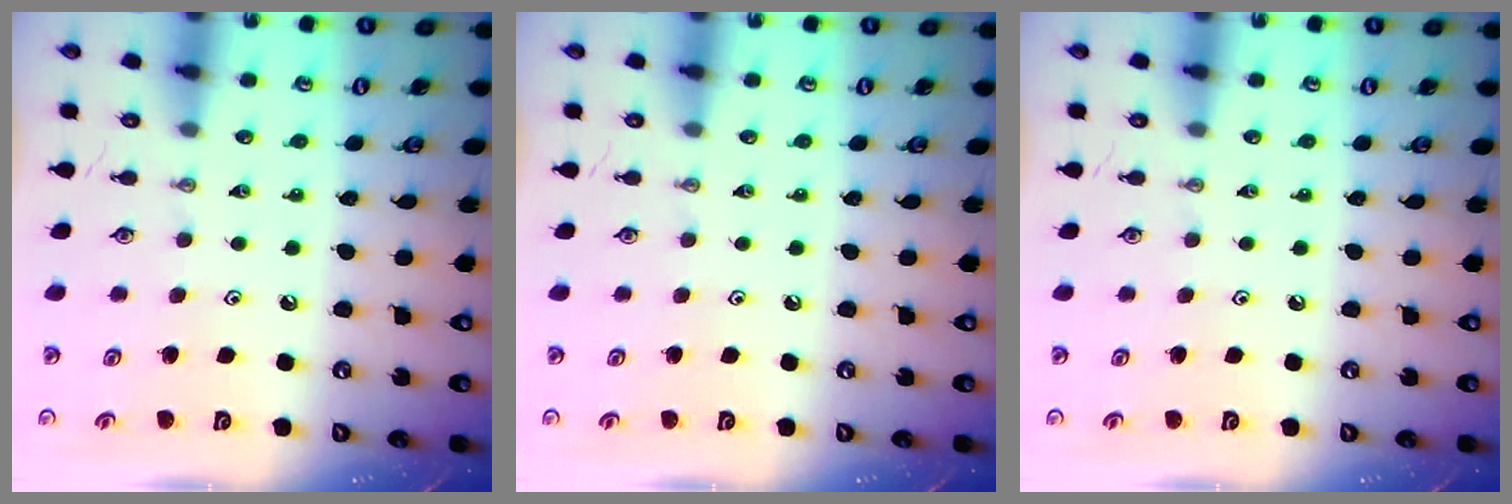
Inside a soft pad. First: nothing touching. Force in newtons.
{"total": 0.0}
{"total": 0.0}